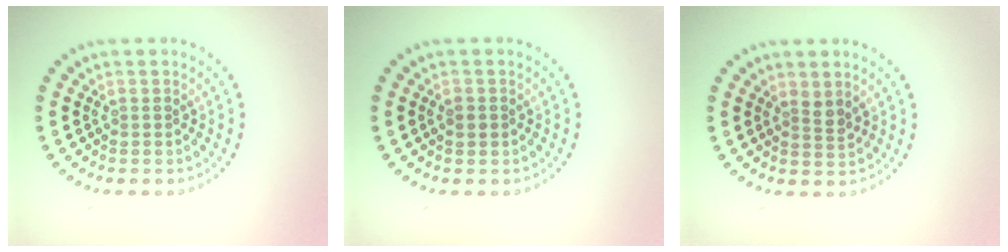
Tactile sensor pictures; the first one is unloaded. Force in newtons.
{"total": 1.3, "press": 1.3, "slide": 0.2}
{"total": 1.3, "press": 1.0, "slide": 0.8}